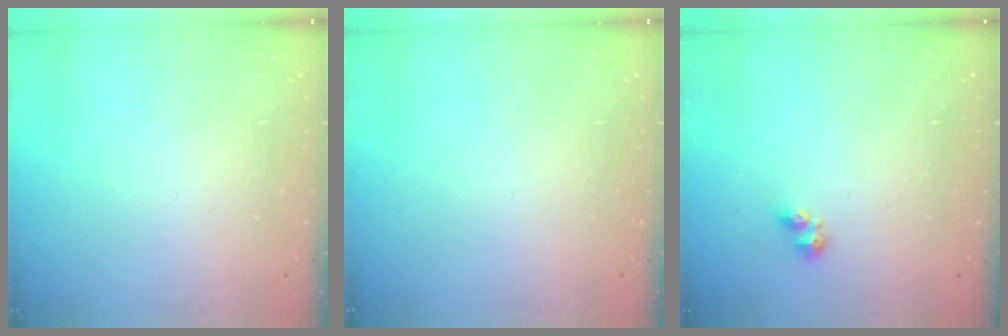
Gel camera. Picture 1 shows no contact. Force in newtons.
{"total": 0.0}
{"total": 1.8, "press": 1.7, "slide": 0.5}